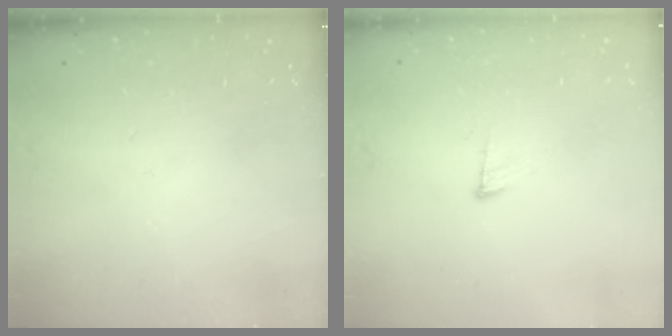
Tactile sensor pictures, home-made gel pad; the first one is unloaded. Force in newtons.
{"total": 6.5, "press": 6.4, "slide": 1.4}